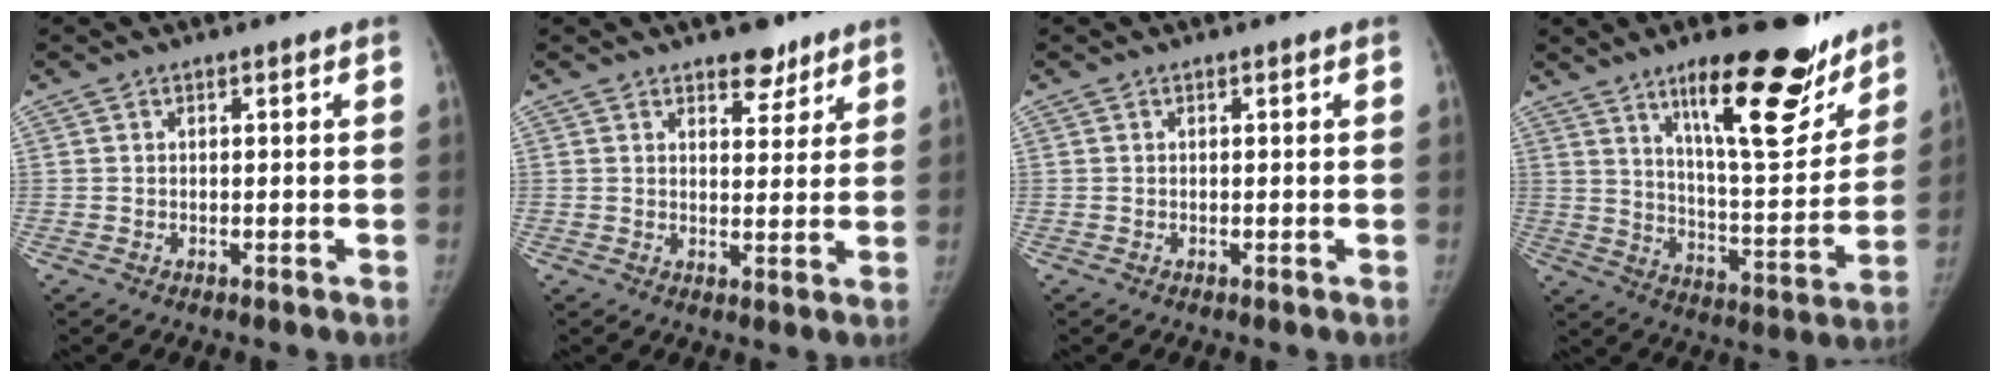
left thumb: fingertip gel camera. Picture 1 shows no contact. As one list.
[{"total": 5.4, "force": [3.9, 2.8, 2.4], "torque": [-0.005, -0.024, 0.057]}, {"total": 0.0}, {"total": 22.3, "force": [14.4, 6.6, 15.7], "torque": [-0.182, -0.085, 0.224]}]